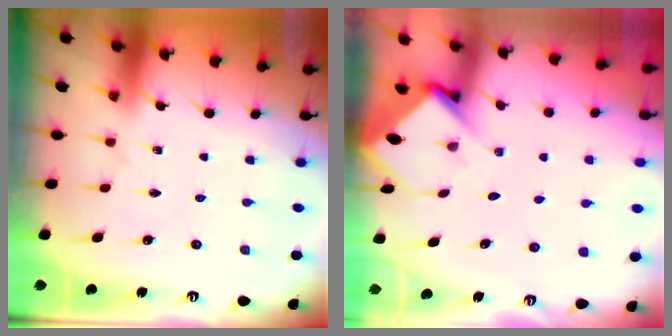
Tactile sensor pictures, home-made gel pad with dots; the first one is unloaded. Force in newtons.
{"total": 3.7, "press": 3.7, "slide": 0.3}